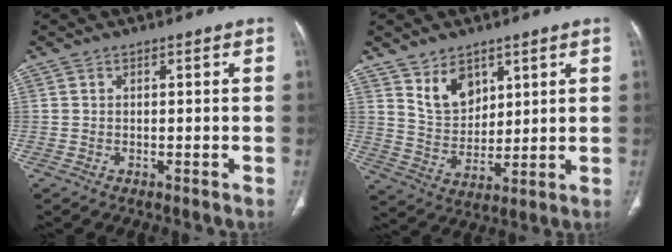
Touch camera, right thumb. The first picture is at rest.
{"total": 8.1, "force": [4.8, 5.3, 3.9], "torque": [-0.043, -0.039, 0.101]}